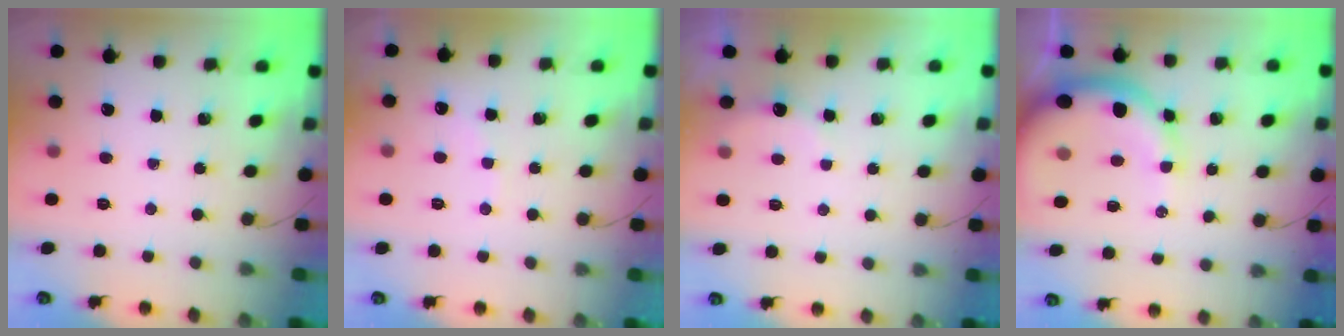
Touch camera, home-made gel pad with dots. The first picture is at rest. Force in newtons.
{"total": 6.1, "press": 6.0, "slide": 1.2}
{"total": 3.0, "press": 2.9, "slide": 0.9}
{"total": 12.0, "press": 11.8, "slide": 2.4}